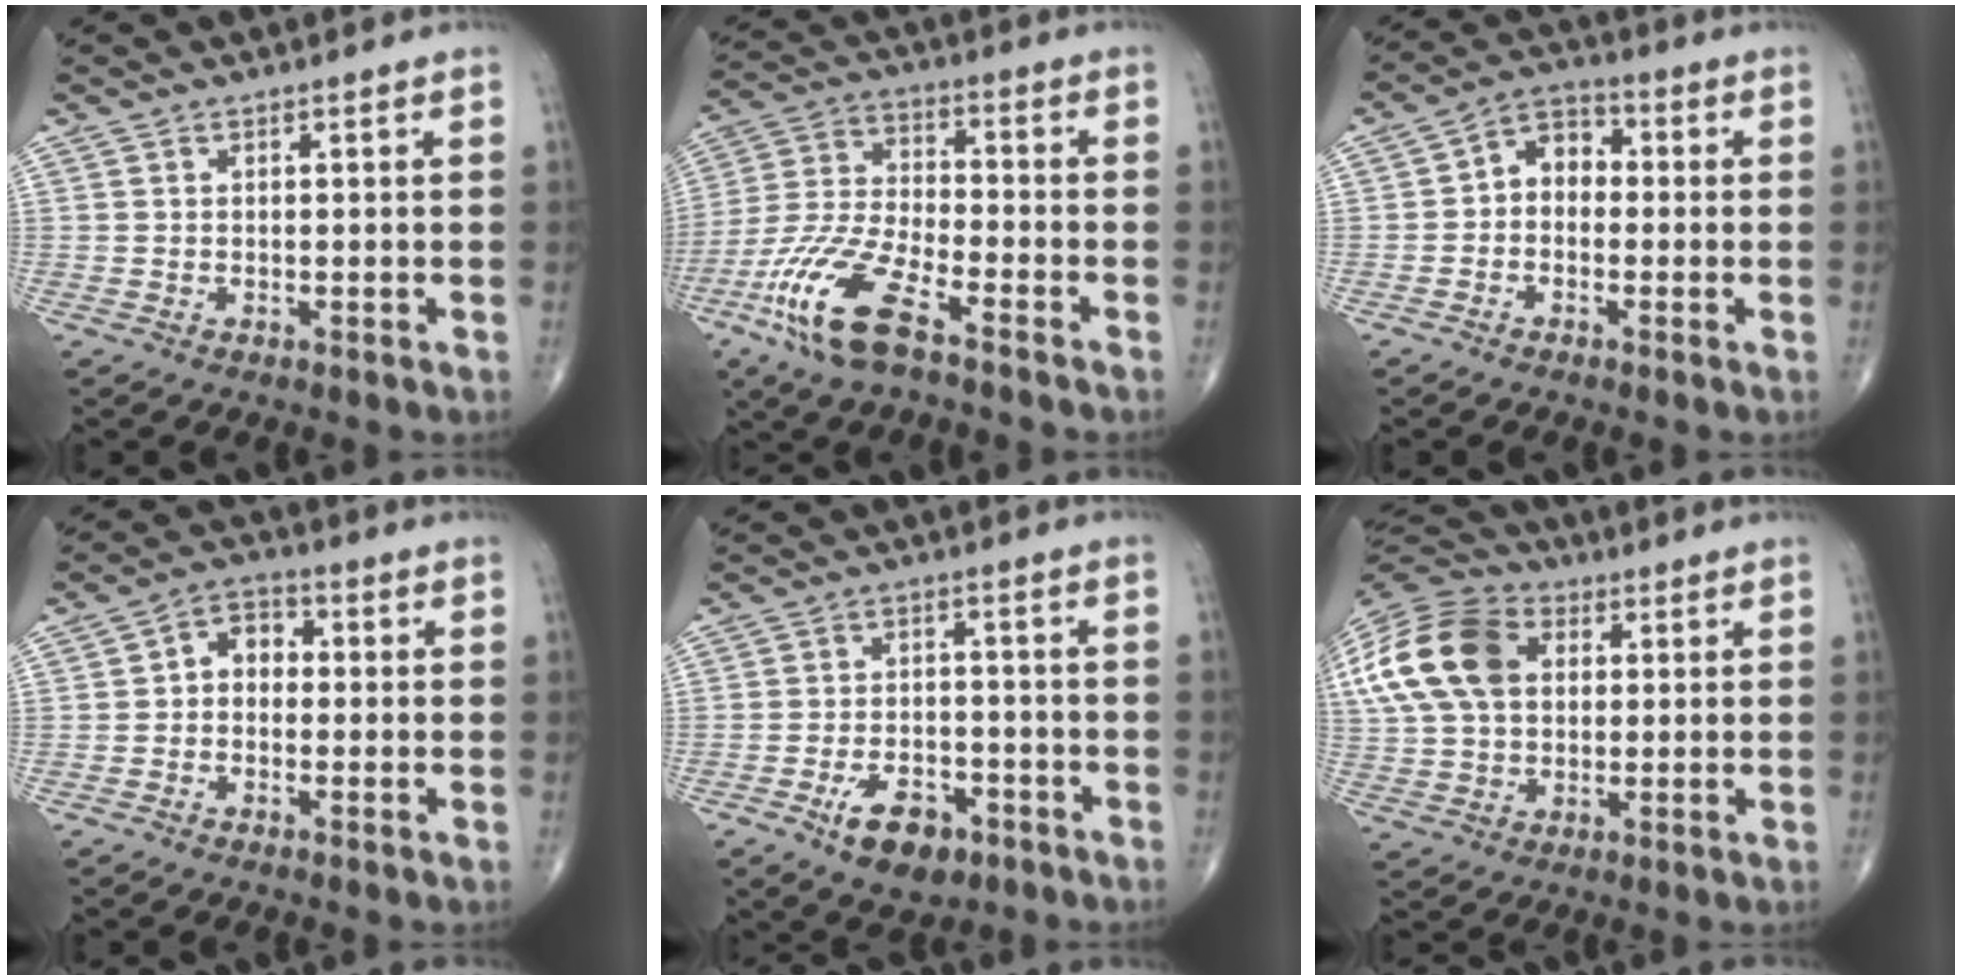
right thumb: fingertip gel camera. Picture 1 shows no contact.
{"total": 14.8, "force": [-8.6, 4.7, 11.1], "torque": [-0.244, 0.026, -0.170]}
{"total": 6.2, "force": [-0.5, 4.7, 4.0], "torque": [-0.040, 0.025, -0.027]}
{"total": 5.6, "force": [-0.2, 4.3, 3.5], "torque": [-0.033, 0.022, -0.017]}
{"total": 8.5, "force": [-4.6, 4.7, 5.4], "torque": [-0.072, 0.023, -0.072]}
{"total": 20.5, "force": [4.6, 14.4, 13.9], "torque": [-0.291, 0.027, 0.079]}